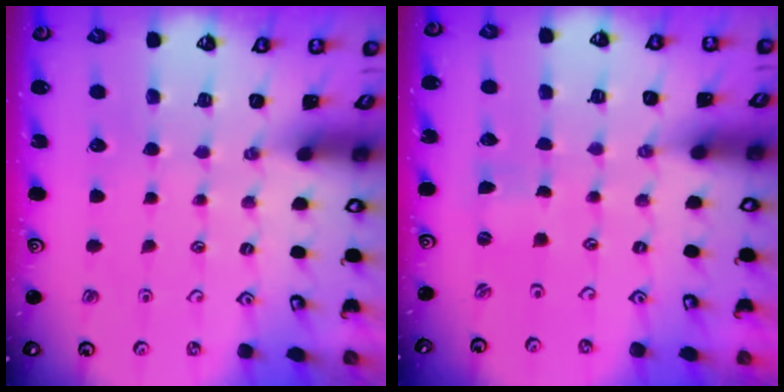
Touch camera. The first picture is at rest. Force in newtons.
{"total": 0.0}